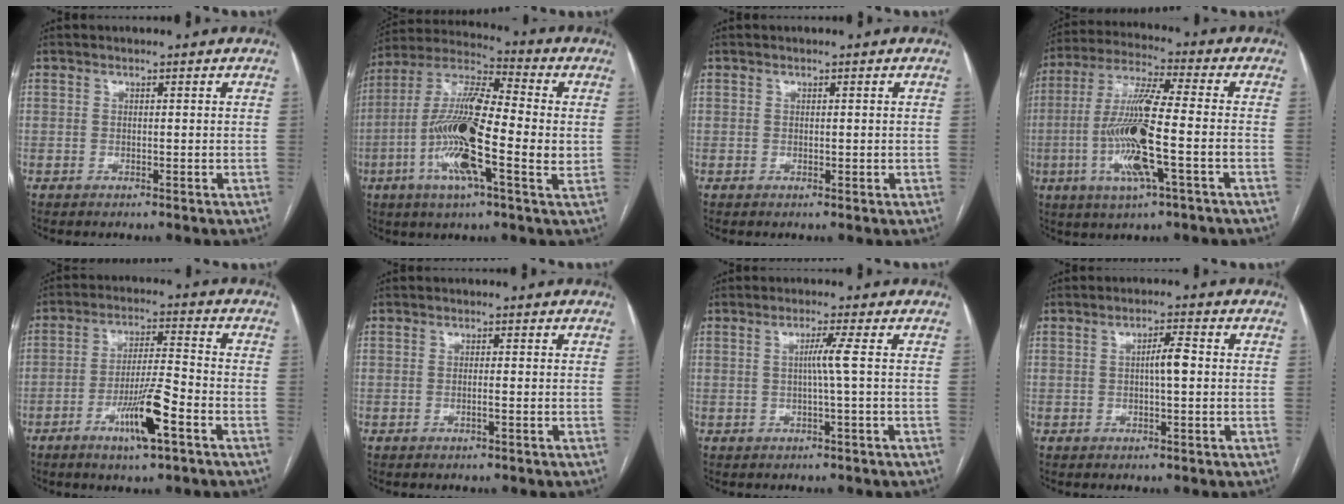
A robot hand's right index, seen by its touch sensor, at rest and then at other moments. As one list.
[{"total": 17.8, "force": [-2.5, 3.2, 17.3], "torque": [-0.341, 0.001, -0.055]}, {"total": 0.8, "force": [0.0, 0.5, 0.7], "torque": [-0.012, -0.002, 0.004]}, {"total": 14.4, "force": [-3.5, 0.9, 13.9], "torque": [-0.284, -0.008, -0.068]}, {"total": 9.5, "force": [-4.5, 0.7, 8.4], "torque": [-0.155, -0.006, -0.078]}, {"total": 0.9, "force": [-0.3, -0.1, 0.9], "torque": [-0.019, 0.000, -0.005]}, {"total": 2.7, "force": [0.0, -1.1, 2.5], "torque": [-0.046, -0.001, 0.001]}, {"total": 3.2, "force": [0.0, 0.4, 3.1], "torque": [-0.054, 0.005, -0.001]}]